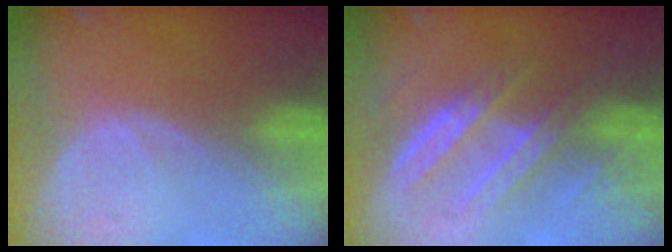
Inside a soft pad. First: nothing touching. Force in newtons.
{"total": 6.5, "press": 6.4, "slide": 1.1}